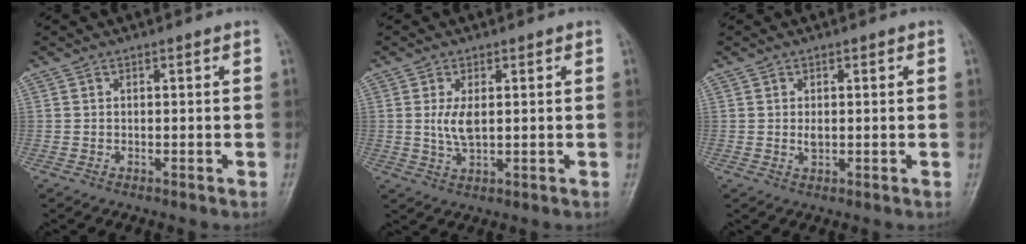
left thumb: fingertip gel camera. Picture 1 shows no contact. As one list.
[{"total": 4.2, "force": [0.6, 2.0, 3.7], "torque": [-0.076, -0.009, 0.016]}, {"total": 1.6, "force": [0.2, 1.0, 1.2], "torque": [-0.017, -0.003, 0.004]}]